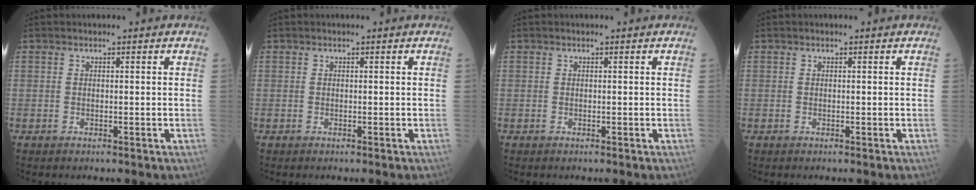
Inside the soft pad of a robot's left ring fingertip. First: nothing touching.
{"total": 0.0}
{"total": 0.0}
{"total": 0.0}